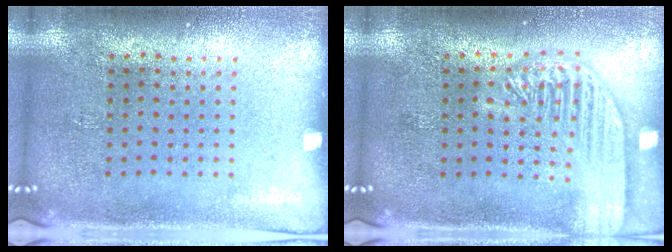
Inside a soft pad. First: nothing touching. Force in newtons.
{"total": 2.5, "press": 2.5, "slide": 0.2}